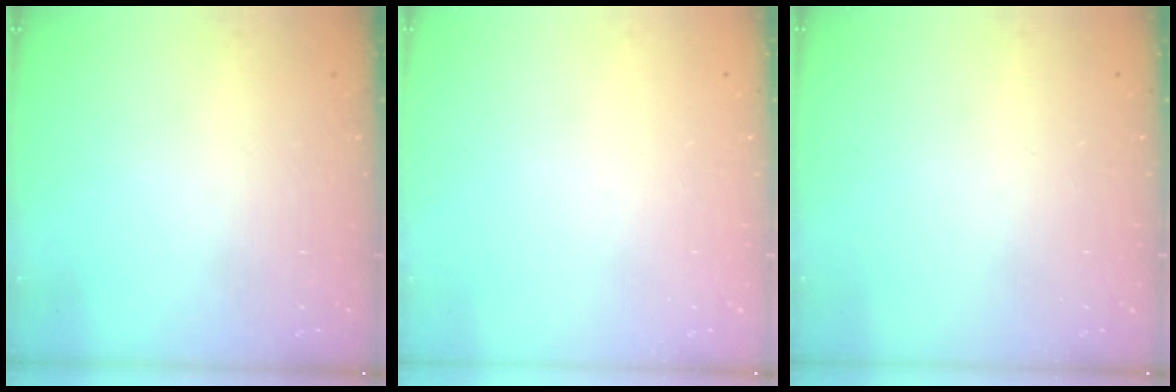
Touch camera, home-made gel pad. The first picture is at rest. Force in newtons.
{"total": 0.0}
{"total": 0.0}